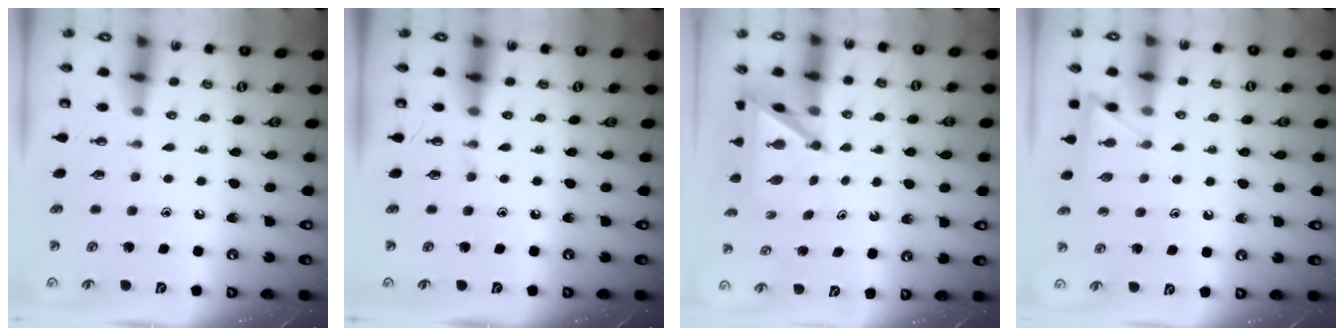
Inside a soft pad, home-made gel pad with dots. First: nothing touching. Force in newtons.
{"total": 0.0}
{"total": 5.1, "press": 5.1, "slide": 0.2}
{"total": 5.9, "press": 5.8, "slide": 0.7}